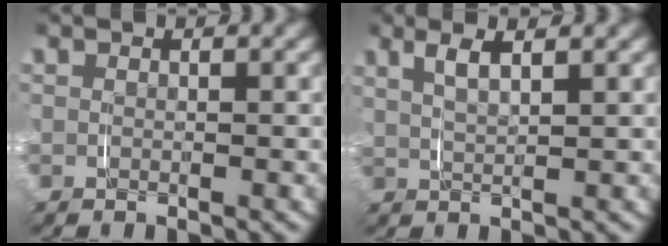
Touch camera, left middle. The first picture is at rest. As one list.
[{"total": 3.0, "force": [1.7, 0.9, 2.2], "torque": [-0.043, 0.001, 0.033]}]